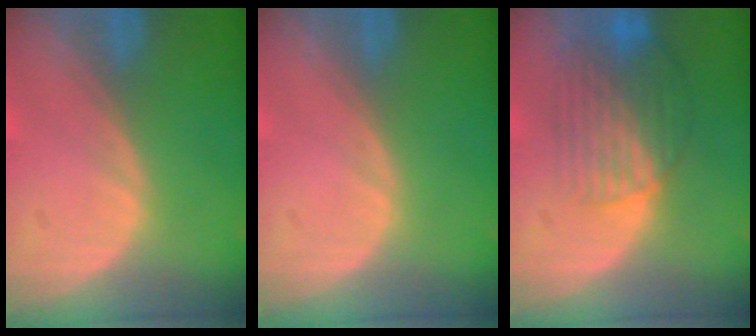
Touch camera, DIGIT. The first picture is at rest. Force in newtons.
{"total": 0.0}
{"total": 8.3, "press": 7.2, "slide": 4.1}